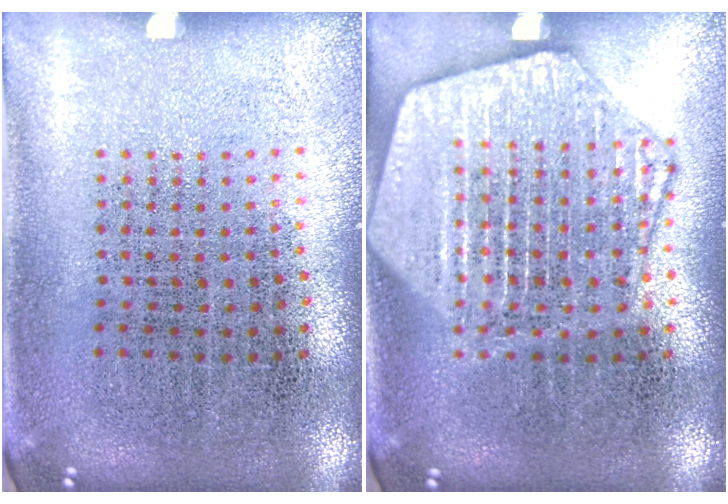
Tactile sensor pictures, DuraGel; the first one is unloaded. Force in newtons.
{"total": 3.9, "press": 3.8, "slide": 0.4}